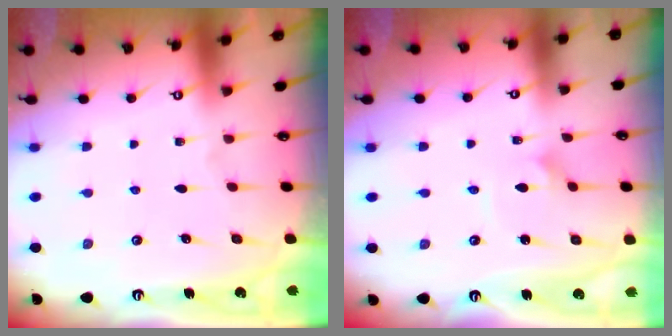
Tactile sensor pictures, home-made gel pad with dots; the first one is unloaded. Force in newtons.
{"total": 2.7, "press": 2.7, "slide": 0.2}